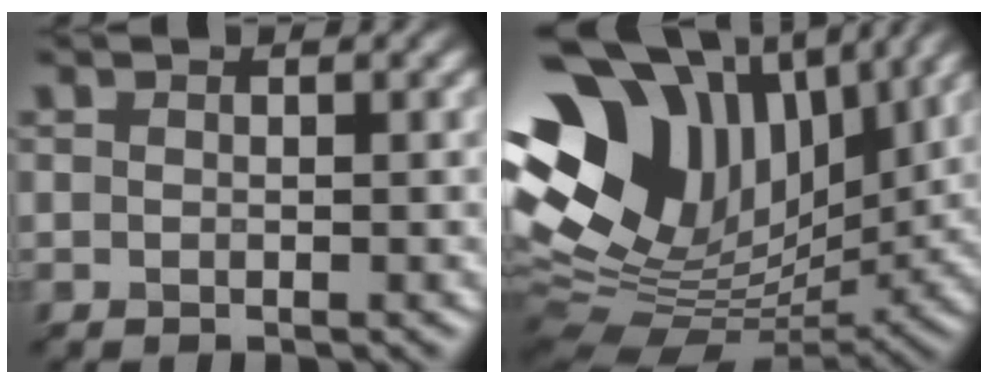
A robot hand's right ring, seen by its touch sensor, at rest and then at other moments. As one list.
[{"total": 14.7, "force": [4.9, 10.3, 9.3], "torque": [-0.211, 0.034, 0.108]}]